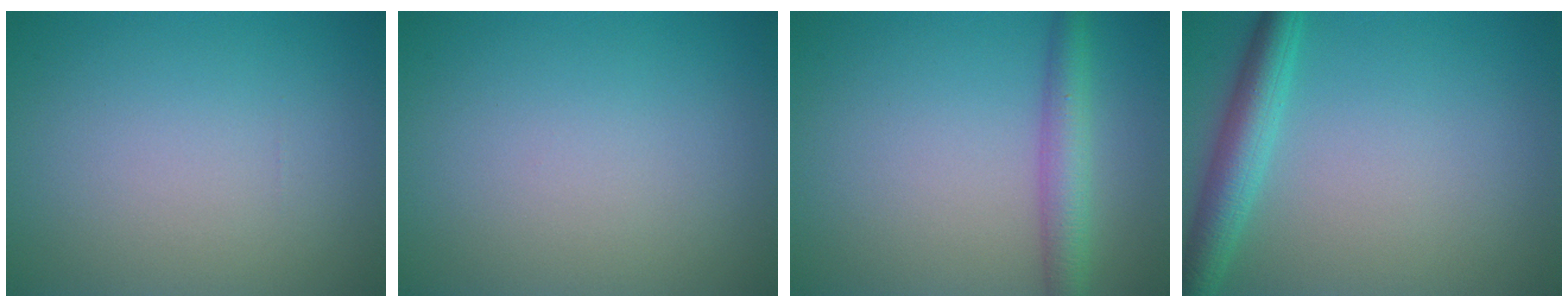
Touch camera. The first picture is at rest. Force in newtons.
{"total": 0.0}
{"total": 3.5, "press": 3.5, "slide": 0.1}
{"total": 3.8, "press": 3.8, "slide": 0.2}